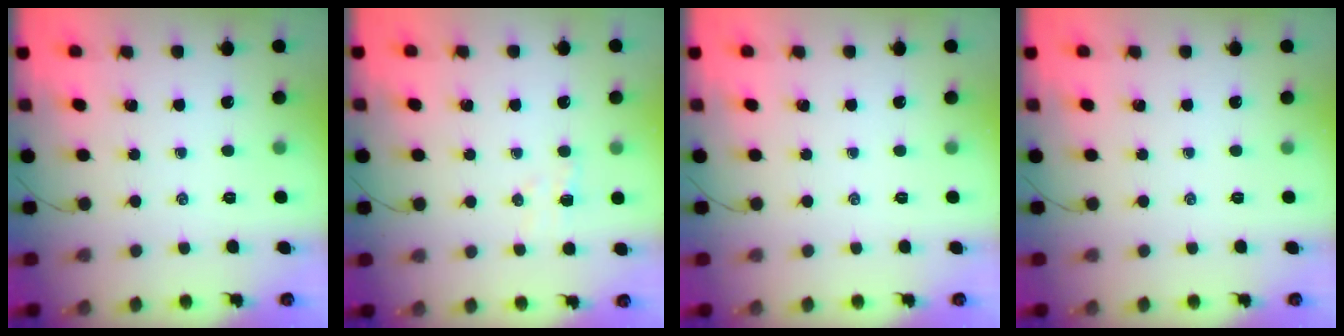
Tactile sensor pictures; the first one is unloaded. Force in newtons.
{"total": 3.0, "press": 2.9, "slide": 0.7}
{"total": 0.0}
{"total": 0.0}